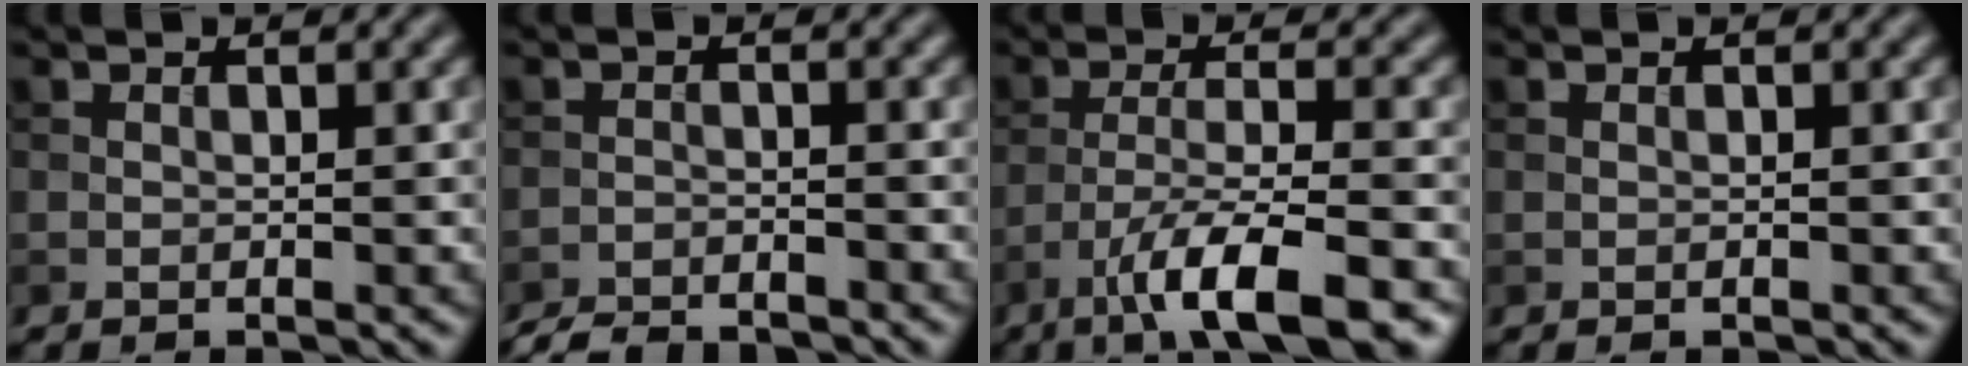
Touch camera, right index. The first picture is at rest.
{"total": 3.4, "force": [-3.3, 0.5, 0.6], "torque": [-0.010, -0.004, -0.065]}
{"total": 8.3, "force": [-5.1, 1.7, 6.4], "torque": [-0.103, 0.001, -0.090]}
{"total": 0.0}